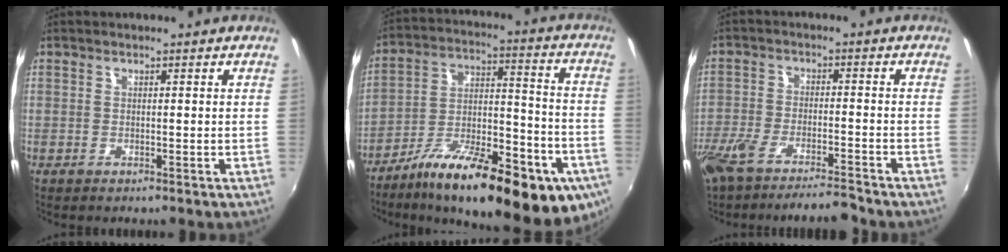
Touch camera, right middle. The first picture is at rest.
{"total": 28.3, "force": [-17.1, 9.1, 20.6], "torque": [-0.298, -0.014, -0.255]}
{"total": 11.4, "force": [-9.8, 1.6, 5.6], "torque": [-0.130, -0.022, -0.169]}